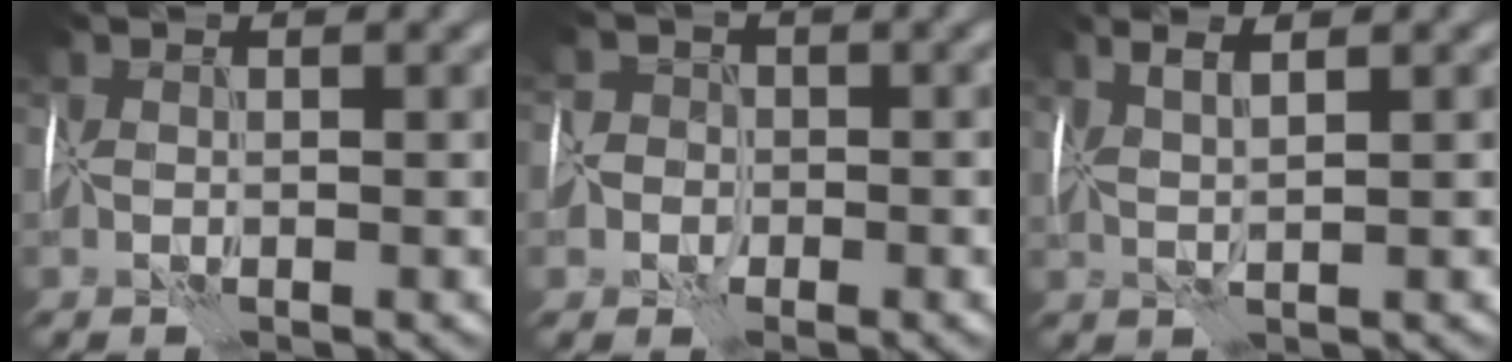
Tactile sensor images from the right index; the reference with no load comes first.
{"total": 7.4, "force": [-3.1, 6.2, 2.5], "torque": [-0.039, -0.004, -0.092]}
{"total": 2.7, "force": [1.3, 0.3, 2.3], "torque": [-0.033, 0.005, 0.012]}